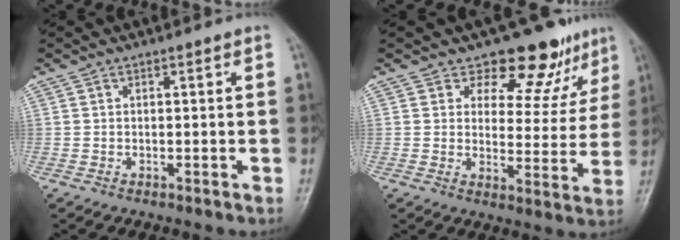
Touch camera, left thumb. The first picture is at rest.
{"total": 11.2, "force": [9.0, 5.8, 3.3], "torque": [0.008, -0.064, 0.105]}